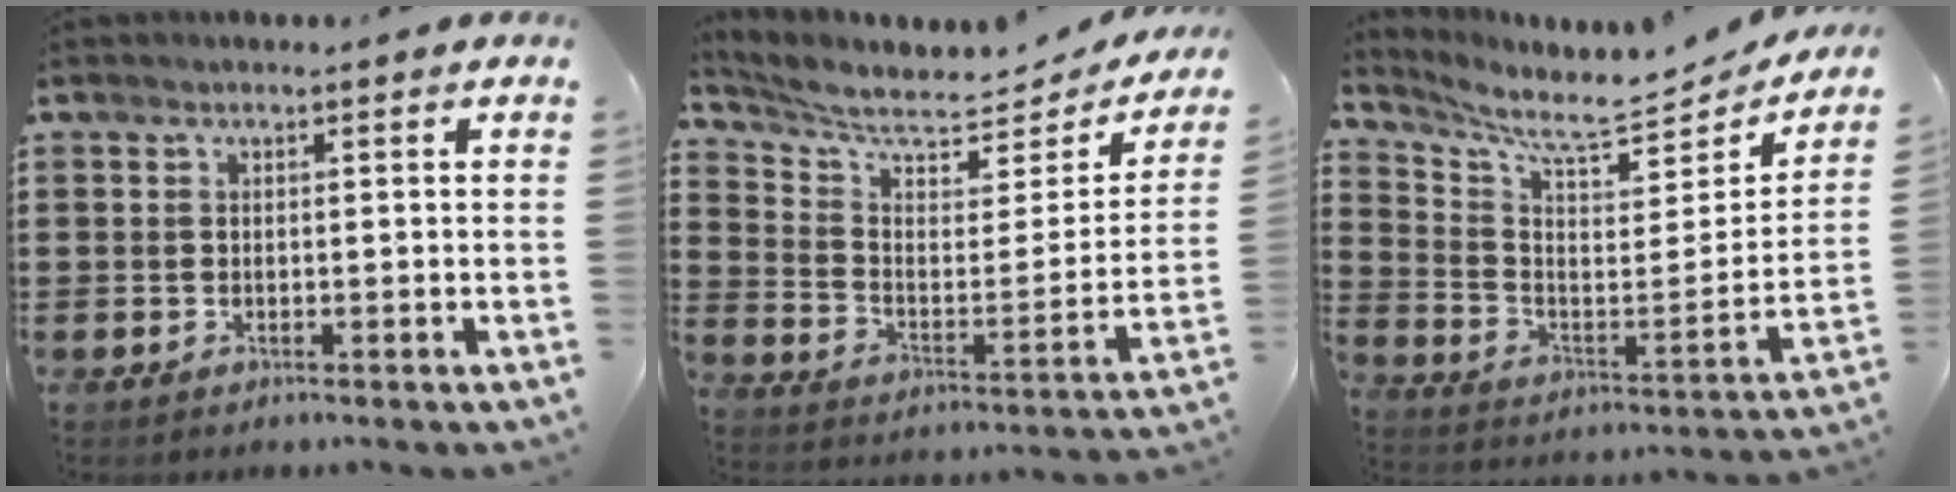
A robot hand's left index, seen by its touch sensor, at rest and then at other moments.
{"total": 6.0, "force": [5.1, 1.2, 2.9], "torque": [-0.083, -0.041, 0.085]}
{"total": 6.5, "force": [5.8, 0.1, 3.0], "torque": [-0.080, -0.063, 0.090]}